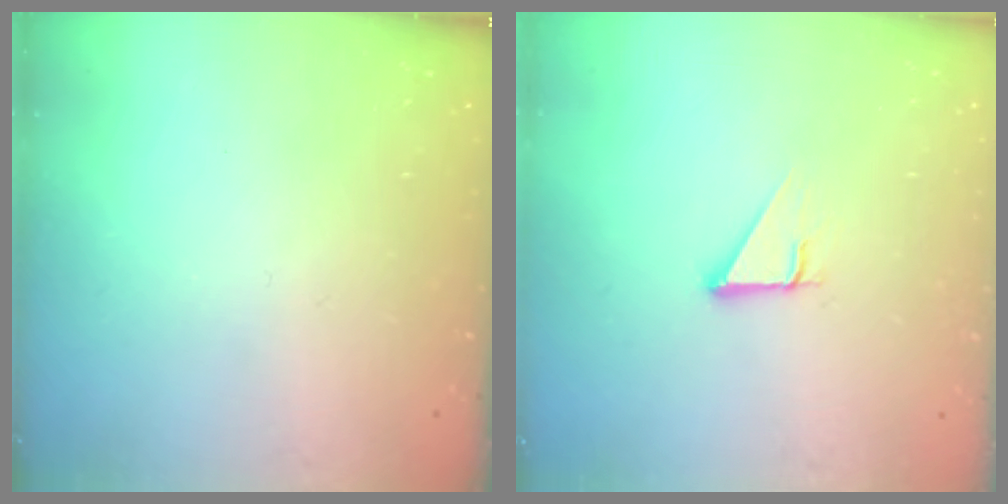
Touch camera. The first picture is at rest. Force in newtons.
{"total": 3.0, "press": 3.0, "slide": 0.1}